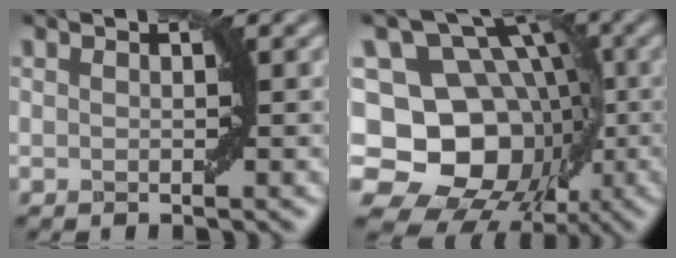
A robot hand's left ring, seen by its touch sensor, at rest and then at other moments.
{"total": 15.6, "force": [-2.7, 13.1, 8.1], "torque": [-0.113, 0.018, -0.072]}